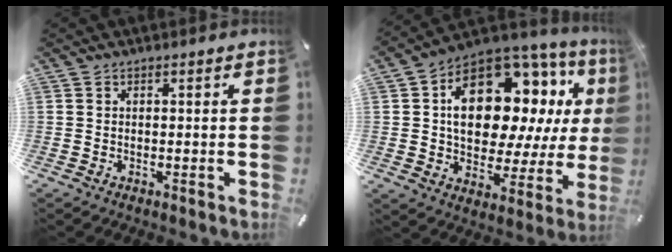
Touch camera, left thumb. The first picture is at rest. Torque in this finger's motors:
{"motor_torque": [2.41, 2.60, 0.93, -0.49, 0.58]}